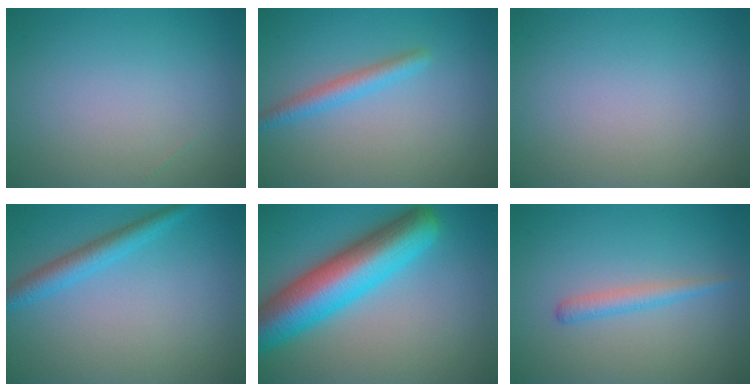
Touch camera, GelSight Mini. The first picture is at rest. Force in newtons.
{"total": 2.2, "press": 2.2, "slide": 0.1}
{"total": 0.0}
{"total": 2.8, "press": 2.7, "slide": 0.2}
{"total": 10.2, "press": 10.2, "slide": 0.3}
{"total": 1.7, "press": 1.7, "slide": 0.1}